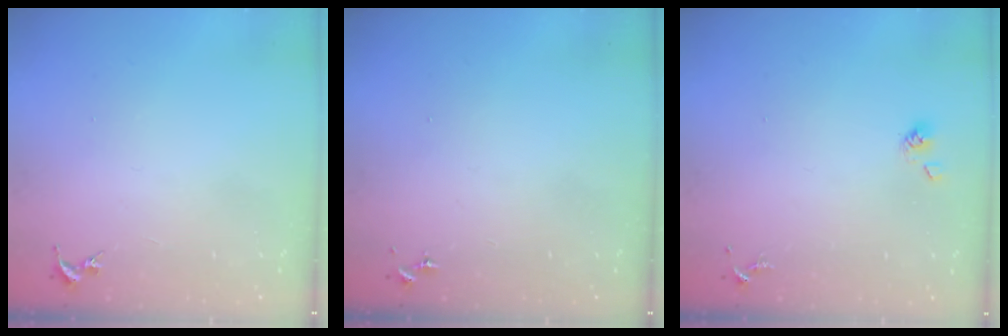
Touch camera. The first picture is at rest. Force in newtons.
{"total": 0.0}
{"total": 4.6, "press": 4.1, "slide": 2.2}